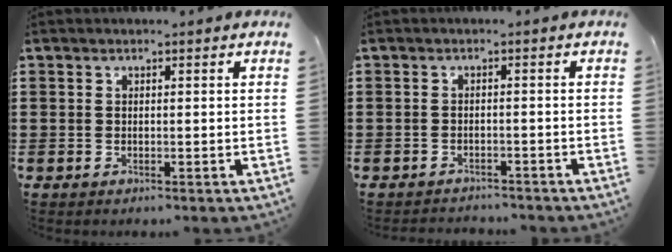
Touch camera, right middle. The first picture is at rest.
{"total": 1.6, "force": [-1.6, 0.2, -0.1], "torque": [-0.005, 0.001, -0.035]}